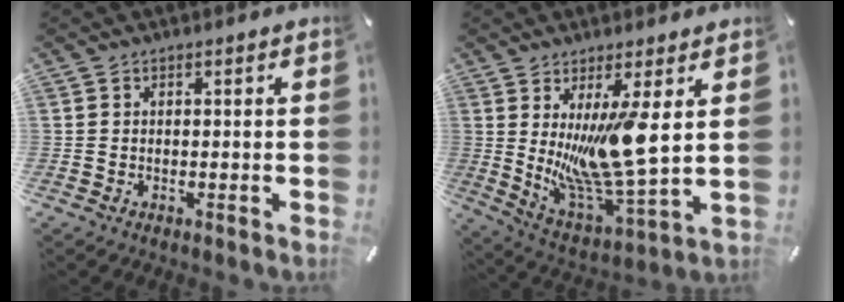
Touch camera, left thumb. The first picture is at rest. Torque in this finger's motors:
{"motor_torque": [1.84, 3.16, 1.65, -1.13, 0.26]}